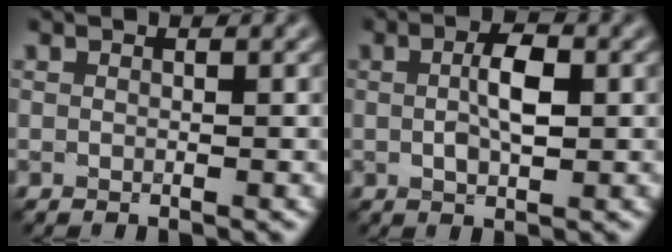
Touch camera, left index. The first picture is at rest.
{"total": 3.5, "force": [0.3, 1.5, 3.2], "torque": [-0.063, 0.002, 0.003]}